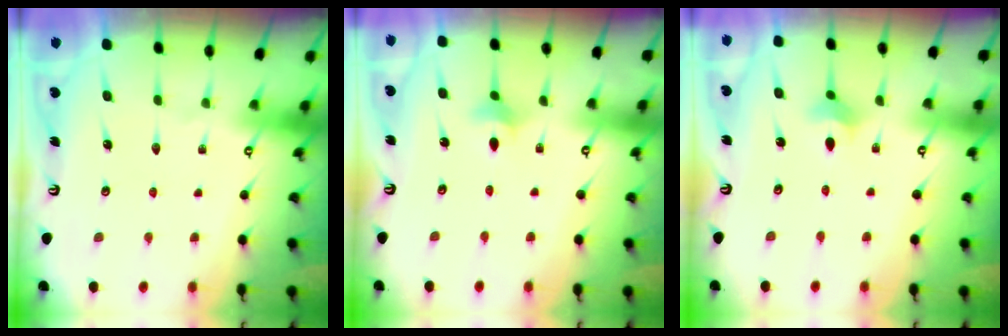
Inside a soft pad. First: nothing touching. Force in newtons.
{"total": 2.8, "press": 2.7, "slide": 0.7}
{"total": 2.8, "press": 2.7, "slide": 0.7}